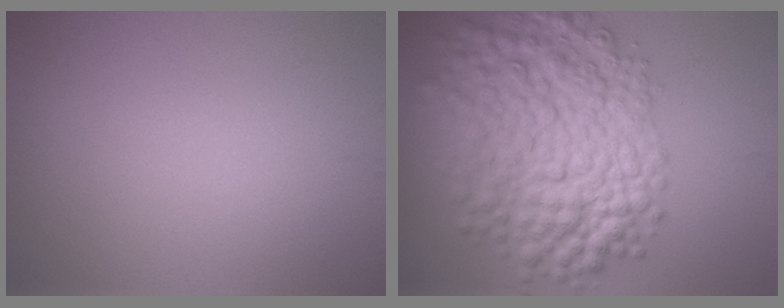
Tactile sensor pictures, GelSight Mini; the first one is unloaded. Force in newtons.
{"total": 10.0, "press": 10.0, "slide": 0.3}